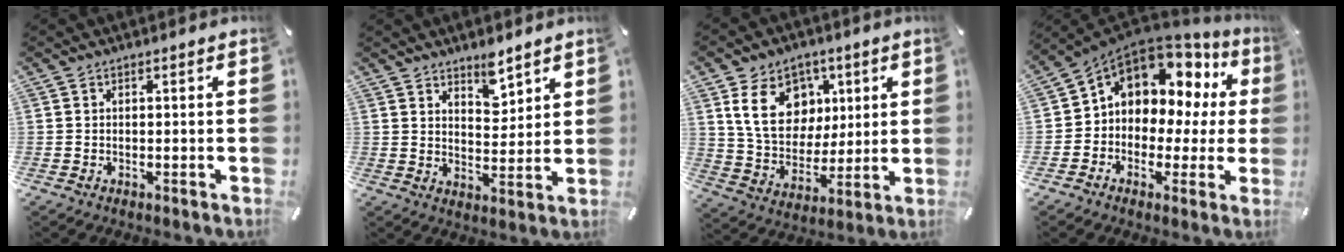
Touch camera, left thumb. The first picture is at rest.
{"total": 5.7, "force": [5.0, 2.4, 1.2], "torque": [0.001, -0.040, 0.088]}
{"total": 15.9, "force": [5.4, 12.7, 7.9], "torque": [-0.131, -0.006, 0.103]}
{"total": 9.8, "force": [4.6, 7.7, 3.9], "torque": [-0.075, -0.044, 0.084]}